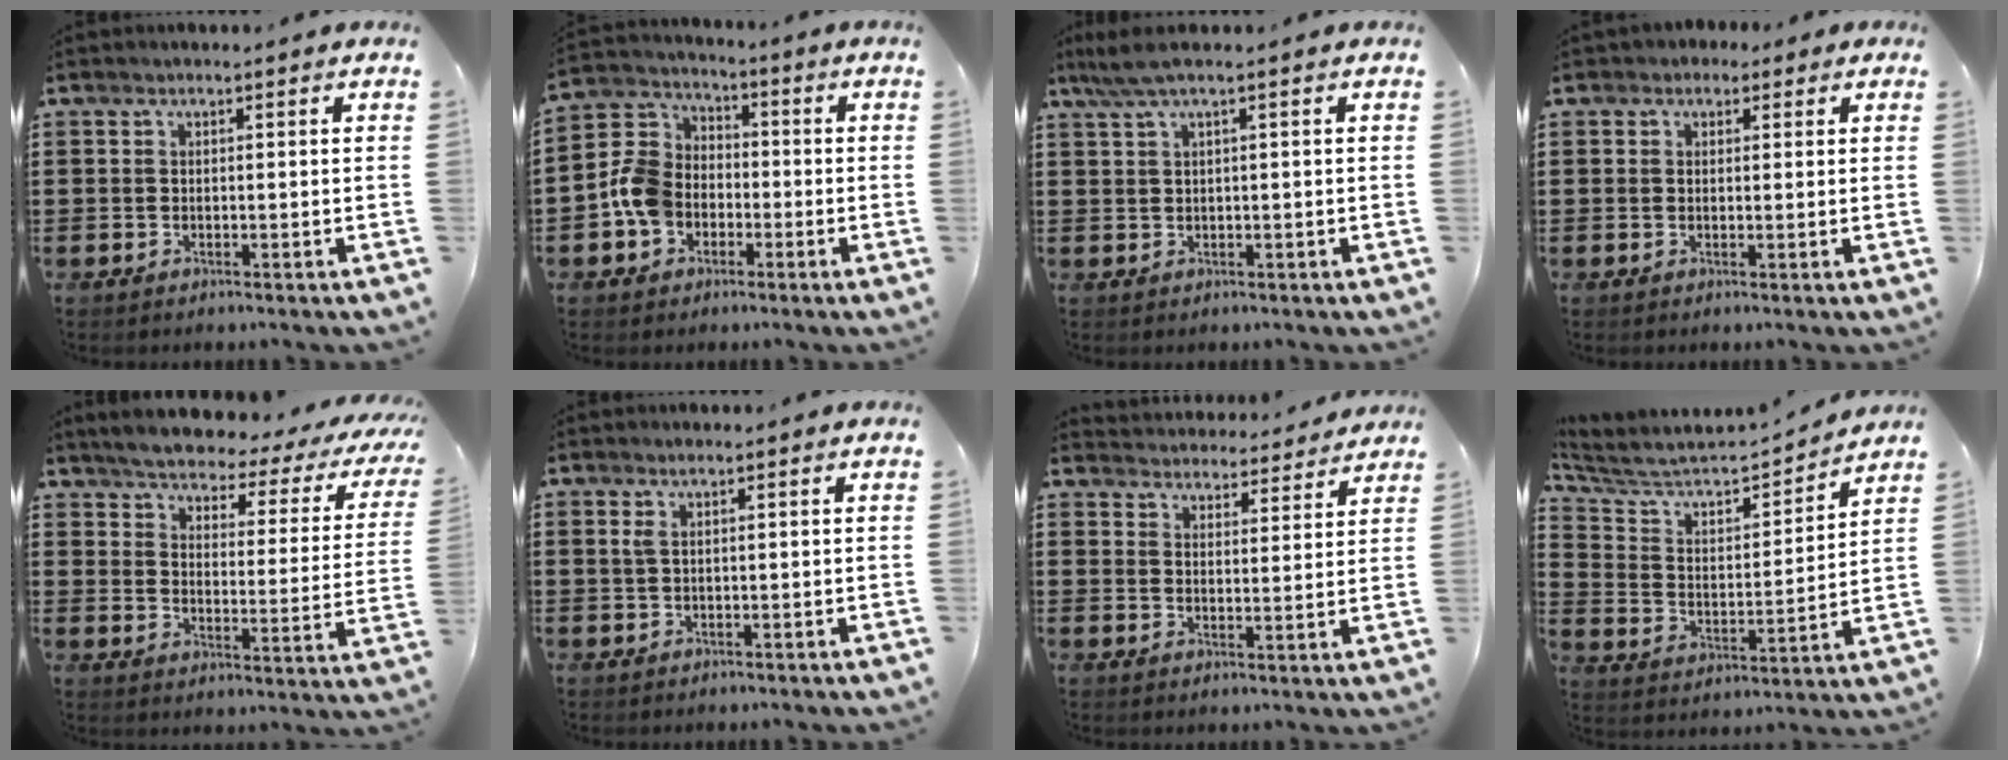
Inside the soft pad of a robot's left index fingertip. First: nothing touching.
{"total": 7.6, "force": [-2.6, 6.2, 3.6], "torque": [-0.099, 0.018, -0.054]}
{"total": 2.6, "force": [0.9, 0.0, 2.4], "torque": [-0.054, -0.004, 0.013]}
{"total": 1.6, "force": [0.9, 1.3, 0.3], "torque": [-0.003, 0.006, 0.015]}
{"total": 3.4, "force": [3.1, 0.3, 1.5], "torque": [-0.049, -0.028, 0.043]}
{"total": 1.2, "force": [0.5, 0.2, 1.1], "torque": [-0.023, 0.001, 0.008]}
{"total": 4.1, "force": [4.1, 0.1, -0.3], "torque": [-0.014, -0.027, 0.070]}
{"total": 5.1, "force": [4.7, 1.1, 1.3], "torque": [-0.057, -0.042, 0.072]}